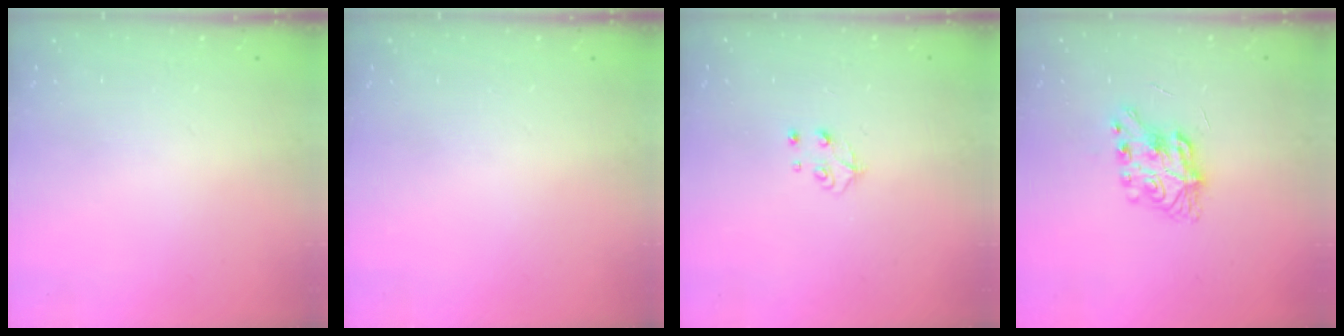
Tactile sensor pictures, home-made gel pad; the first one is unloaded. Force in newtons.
{"total": 0.0}
{"total": 4.9, "press": 4.8, "slide": 0.6}
{"total": 7.8, "press": 7.8, "slide": 0.1}